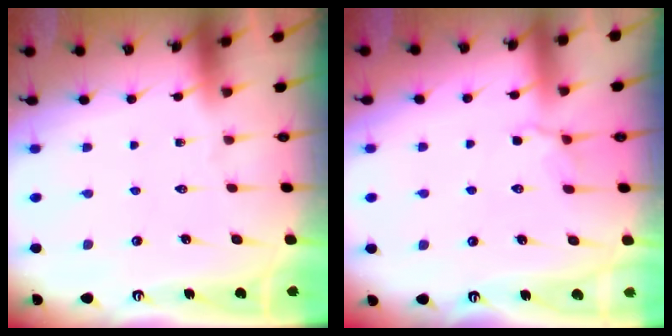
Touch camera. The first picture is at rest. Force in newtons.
{"total": 5.0, "press": 4.7, "slide": 1.7}